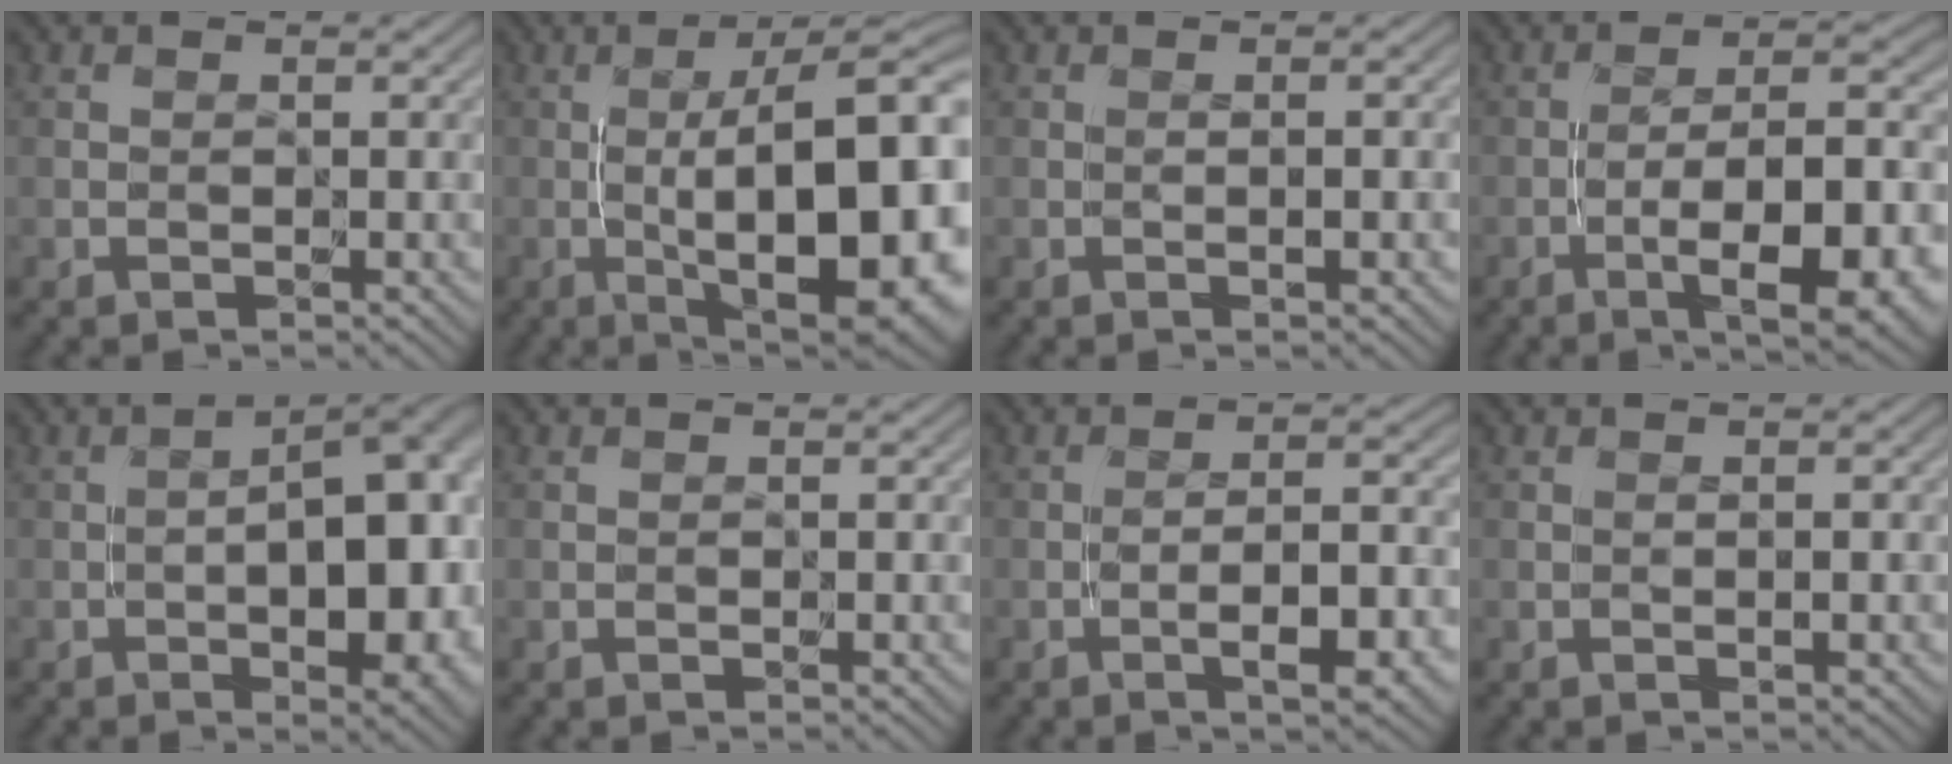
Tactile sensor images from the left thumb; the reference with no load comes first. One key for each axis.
{"total": 19.1, "fx": -2.7, "fy": 5.9, "fz": 17.9, "tx": -0.230, "ty": 0.002, "tz": -0.036}
{"total": 1.3, "fx": -0.4, "fy": 0.1, "fz": 1.3, "tx": -0.025, "ty": -0.001, "tz": -0.006}
{"total": 12.3, "fx": -5.4, "fy": 3.2, "fz": 10.6, "tx": -0.159, "ty": 0.004, "tz": -0.077}
{"total": 13.9, "fx": -2.6, "fy": 5.8, "fz": 12.3, "tx": -0.136, "ty": -0.001, "tz": -0.038}
{"total": 0.0}
{"total": 6.6, "fx": -3.1, "fy": 1.3, "fz": 5.6, "tx": -0.088, "ty": 0.002, "tz": -0.040}
{"total": 1.1, "fx": -0.2, "fy": 0.1, "fz": 1.0, "tx": -0.021, "ty": -0.002, "tz": -0.003}